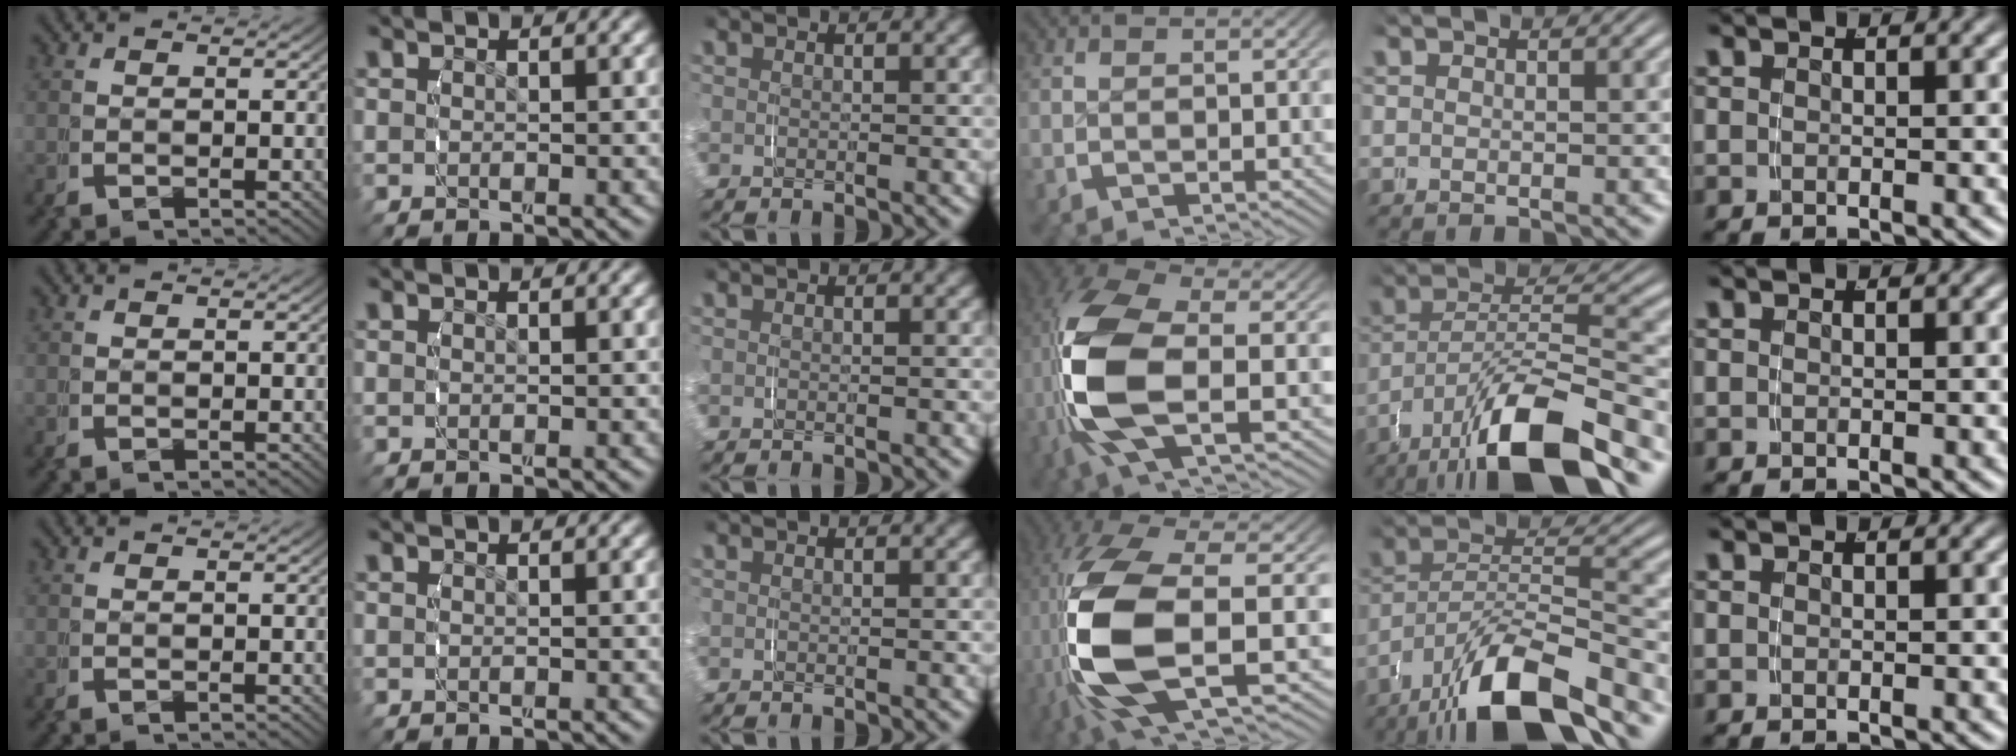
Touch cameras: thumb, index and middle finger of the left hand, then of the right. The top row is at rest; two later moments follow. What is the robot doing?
{"motion": "grasp_and_lifting", "object": "fork"}